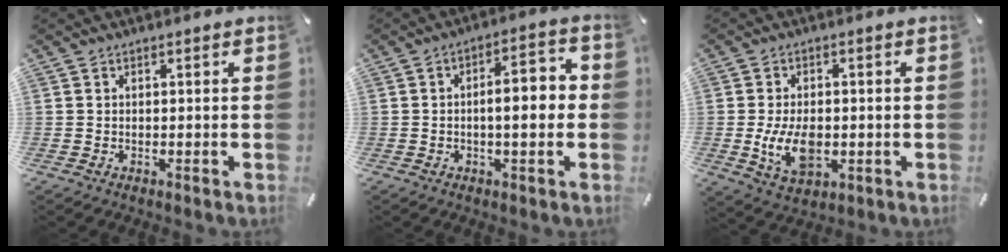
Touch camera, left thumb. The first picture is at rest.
{"total": 8.8, "force": [-1.0, 3.3, 8.1], "torque": [-0.111, 0.004, -0.026]}
{"total": 9.6, "force": [-1.5, 6.0, 7.4], "torque": [-0.151, -0.003, -0.024]}